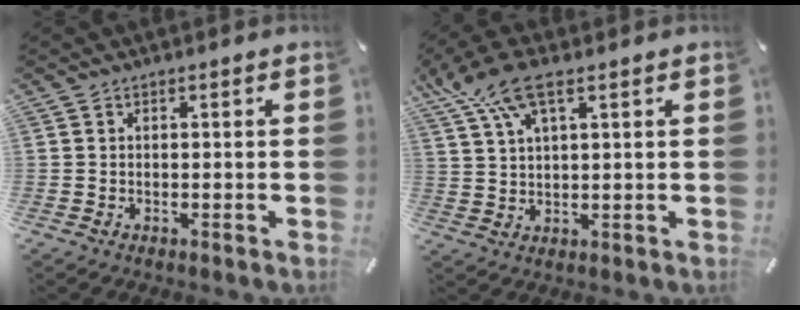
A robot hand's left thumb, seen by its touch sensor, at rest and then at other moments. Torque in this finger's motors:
{"motor_torque": [0.45, 0.37, 1.46, -1.31, 0.36]}